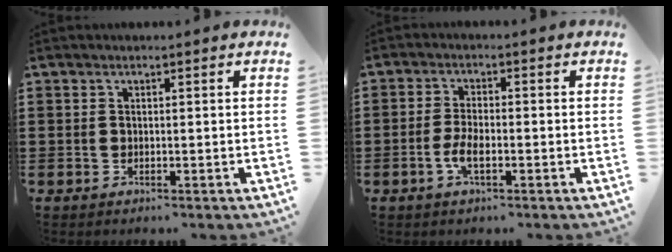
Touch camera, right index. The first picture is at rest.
{"total": 3.4, "force": [-1.3, 1.0, 3.0], "torque": [-0.067, -0.004, -0.027]}